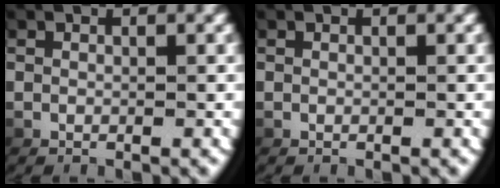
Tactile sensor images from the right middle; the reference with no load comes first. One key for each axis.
{"total": 0.0}